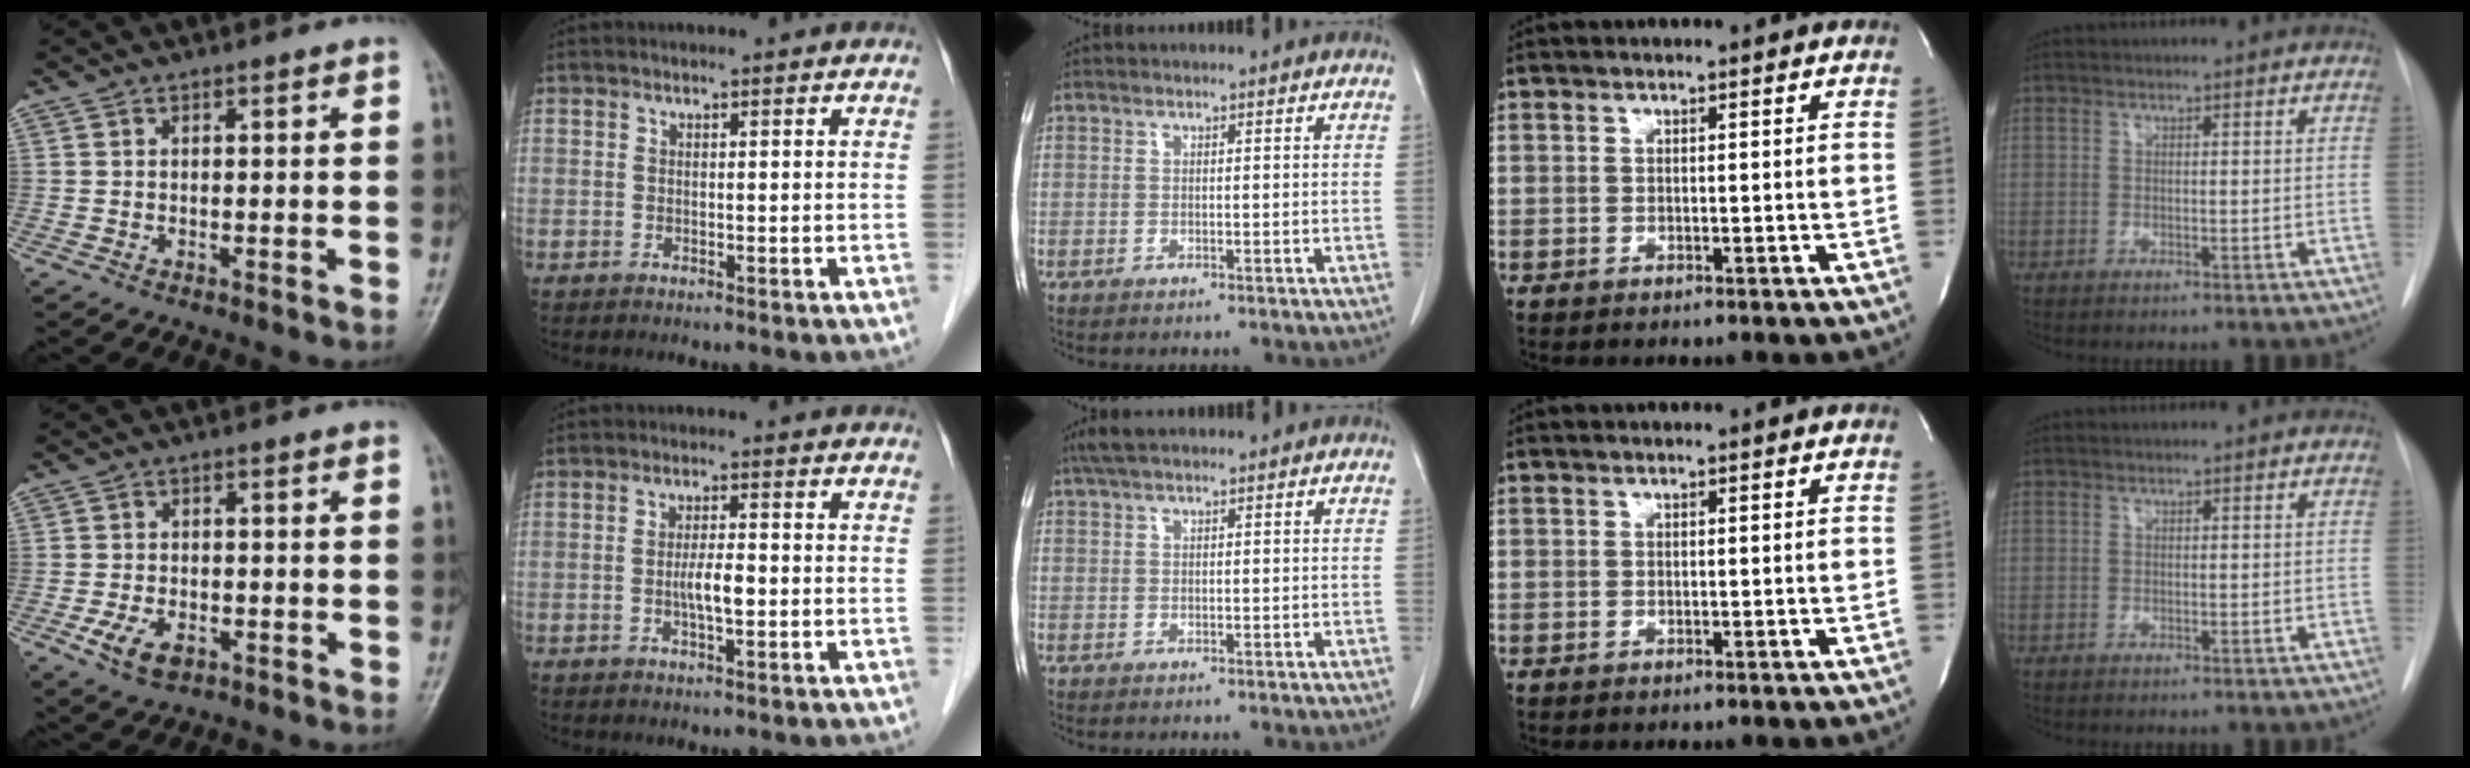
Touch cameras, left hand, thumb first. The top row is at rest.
{"thumb": {"total": 5.7, "force": [-2.5, 3.4, 3.8], "torque": [-0.073, 0.005, -0.040]}, "index": {"total": 3.2, "force": [-0.7, 0.6, 3.1], "torque": [-0.062, -0.001, -0.013]}, "middle": {"total": 4.0, "force": [3.1, 0.9, 2.4], "torque": [-0.047, 0.026, 0.057]}}